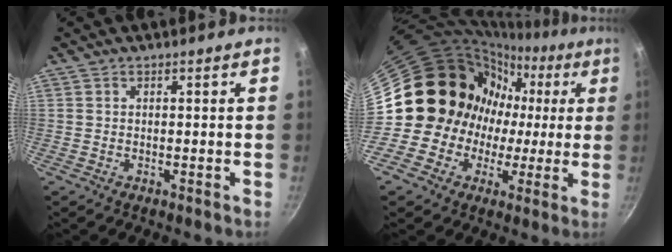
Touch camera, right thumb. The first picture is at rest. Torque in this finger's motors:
{"motor_torque": [2.44, 2.56, 0.46, -0.27, 0.45]}